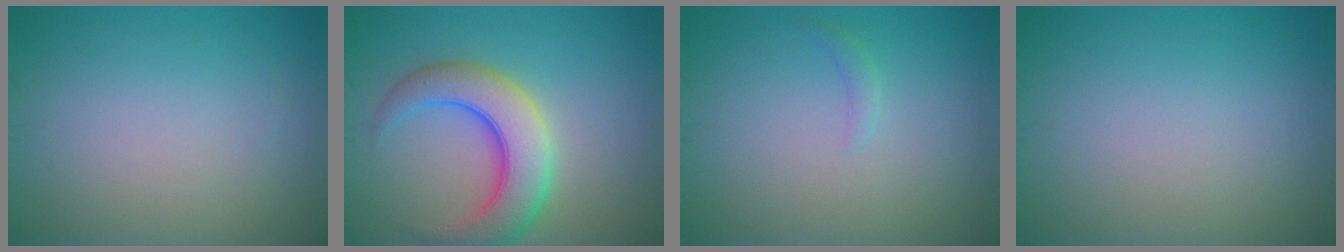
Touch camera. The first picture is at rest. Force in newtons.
{"total": 6.9, "press": 6.9, "slide": 0.3}
{"total": 0.8, "press": 0.8, "slide": 0.1}
{"total": 0.0}